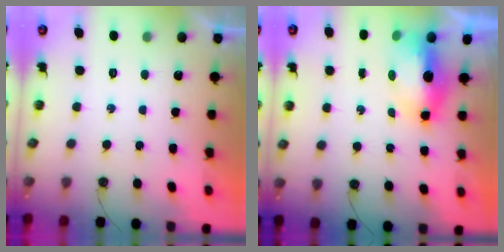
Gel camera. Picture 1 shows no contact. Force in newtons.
{"total": 7.8, "press": 7.6, "slide": 1.3}